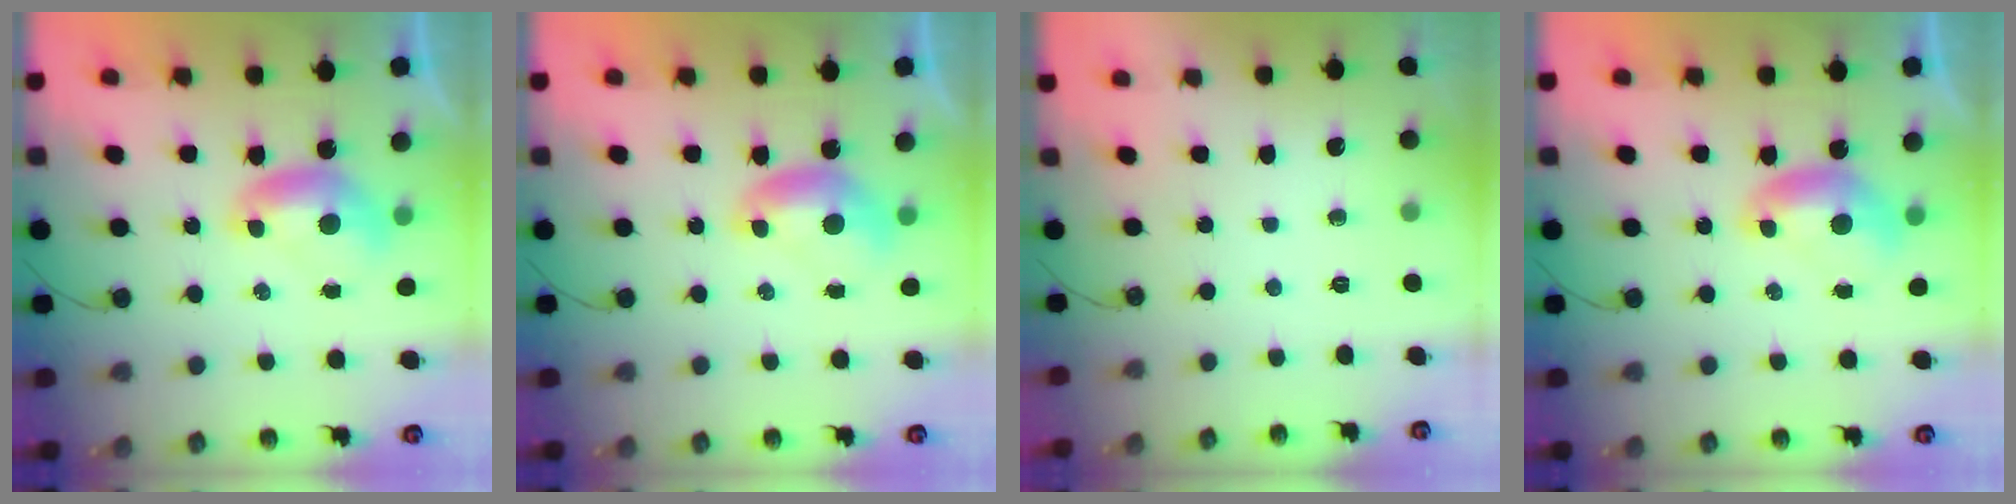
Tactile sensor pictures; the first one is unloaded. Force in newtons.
{"total": 0.0}
{"total": 0.0}
{"total": 0.0}